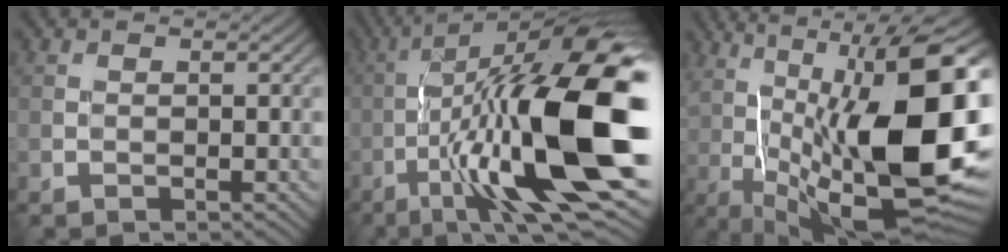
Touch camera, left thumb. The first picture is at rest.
{"total": 19.6, "force": [-4.0, 5.6, 18.4], "torque": [-0.323, 0.011, -0.065]}
{"total": 20.0, "force": [0.9, 8.0, 18.3], "torque": [-0.272, 0.022, 0.016]}